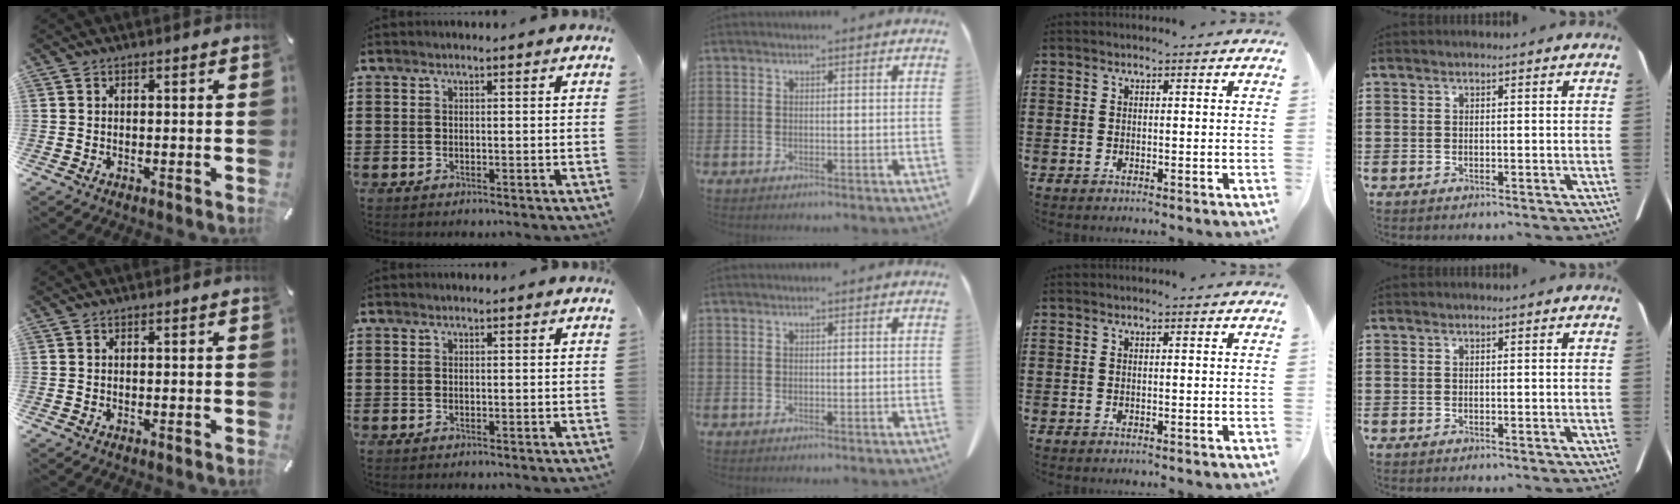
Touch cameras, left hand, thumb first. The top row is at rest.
{}